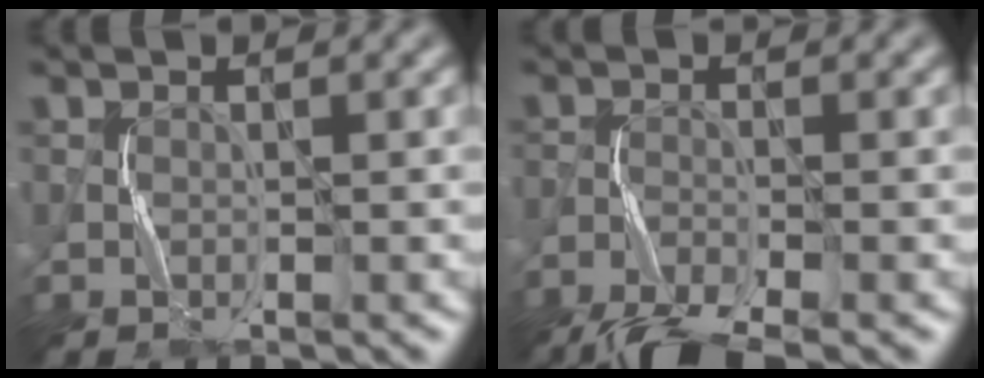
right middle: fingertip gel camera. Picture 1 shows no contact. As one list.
[{"total": 5.6, "force": [-4.9, 0.4, 2.7], "torque": [-0.053, -0.021, -0.100]}]